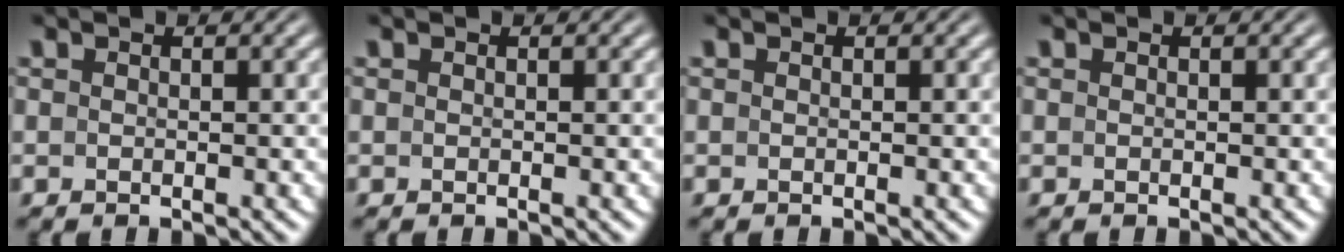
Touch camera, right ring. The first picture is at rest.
{"total": 0.0}
{"total": 0.0}
{"total": 0.0}